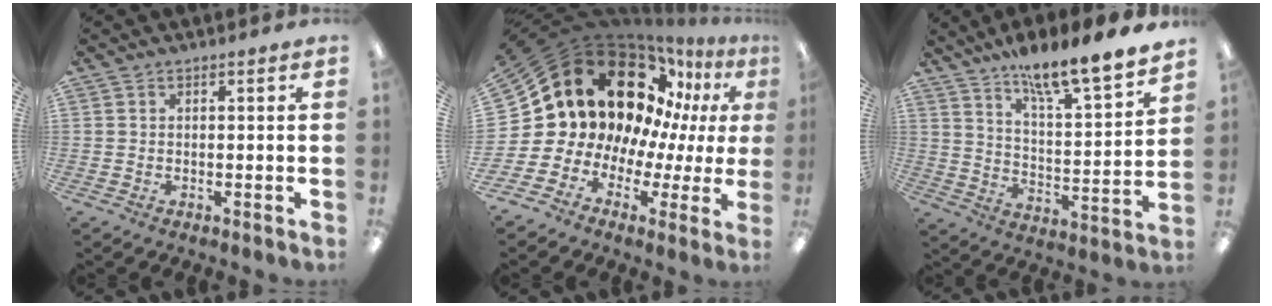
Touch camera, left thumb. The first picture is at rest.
{"total": 22.8, "force": [9.6, 16.6, 12.4], "torque": [-0.228, -0.084, 0.211]}
{"total": 13.4, "force": [11.6, 1.9, 6.4], "torque": [-0.104, -0.084, 0.194]}